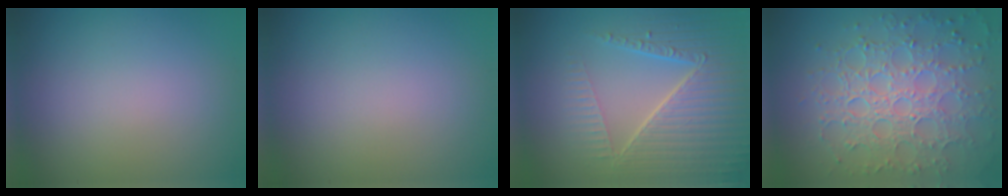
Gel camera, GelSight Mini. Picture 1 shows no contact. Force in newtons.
{"total": 0.0}
{"total": 7.0, "press": 5.4, "slide": 4.4}
{"total": 8.0, "press": 5.7, "slide": 5.6}